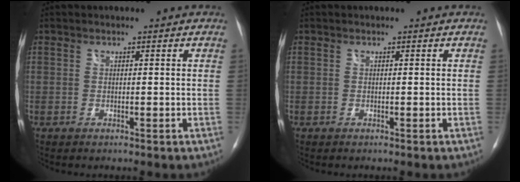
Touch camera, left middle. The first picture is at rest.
{"total": 0.0}